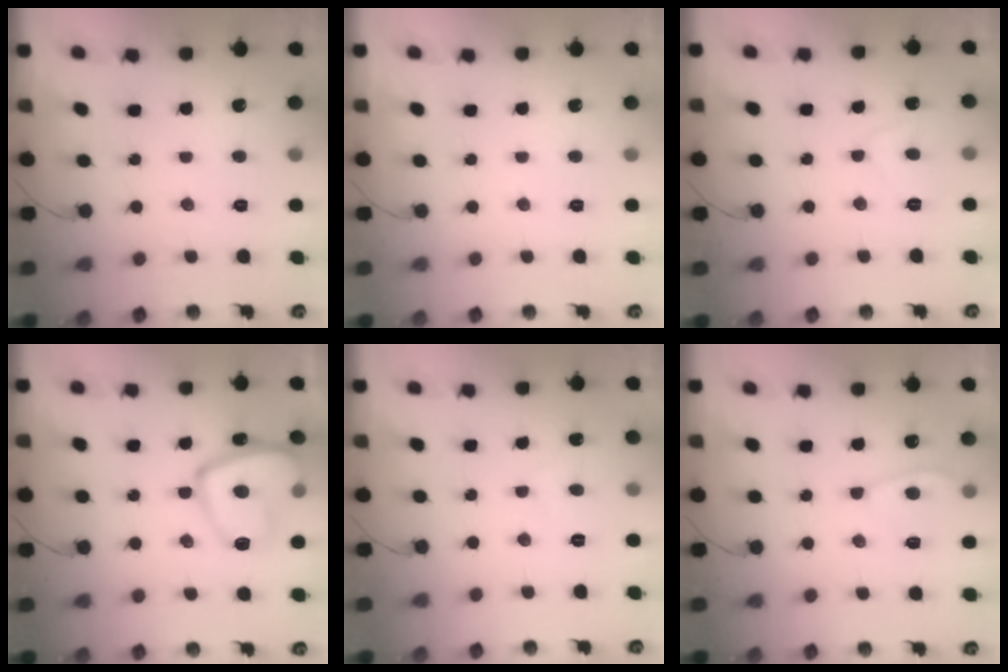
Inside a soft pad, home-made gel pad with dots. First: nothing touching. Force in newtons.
{"total": 0.0}
{"total": 4.8, "press": 4.8, "slide": 0.5}
{"total": 15.5, "press": 15.4, "slide": 1.7}
{"total": 1.3, "press": 1.2, "slide": 0.6}
{"total": 3.6, "press": 3.6, "slide": 0.4}